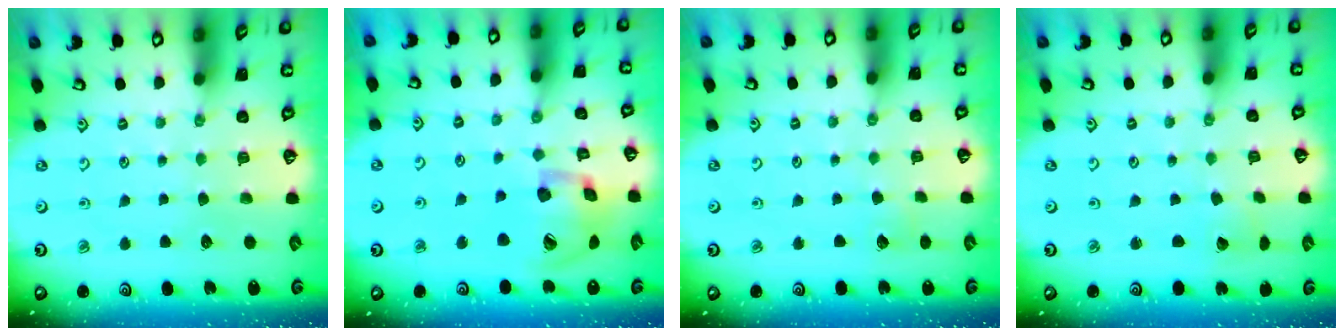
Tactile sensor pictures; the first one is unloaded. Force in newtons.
{"total": 21.5, "press": 21.2, "slide": 3.3}
{"total": 2.4, "press": 2.4, "slide": 0.2}
{"total": 2.0, "press": 2.0, "slide": 0.1}